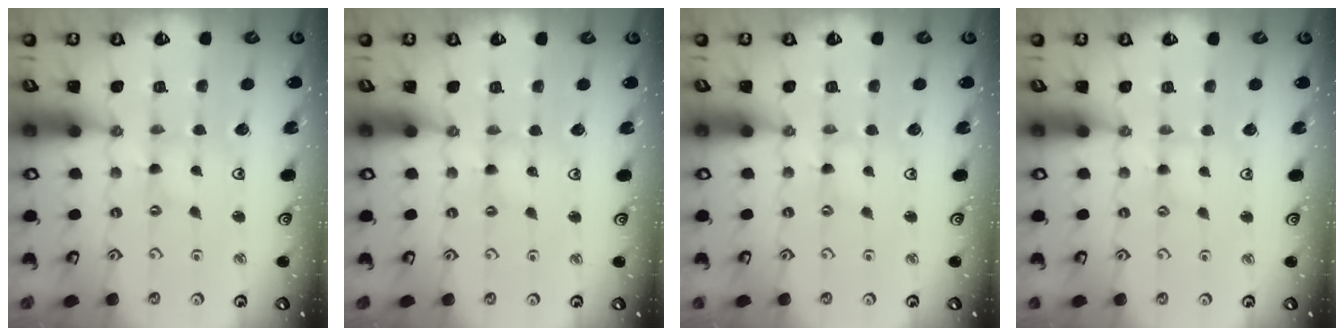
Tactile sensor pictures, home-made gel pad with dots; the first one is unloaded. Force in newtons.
{"total": 2.0, "press": 1.9, "slide": 0.3}
{"total": 0.8, "press": 0.8, "slide": 0.2}
{"total": 2.0, "press": 2.0, "slide": 0.3}